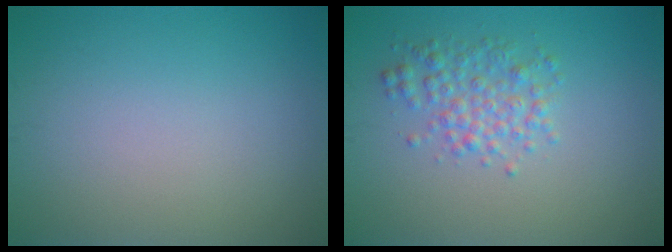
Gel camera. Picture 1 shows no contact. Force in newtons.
{"total": 2.9, "press": 2.9, "slide": 0.0}